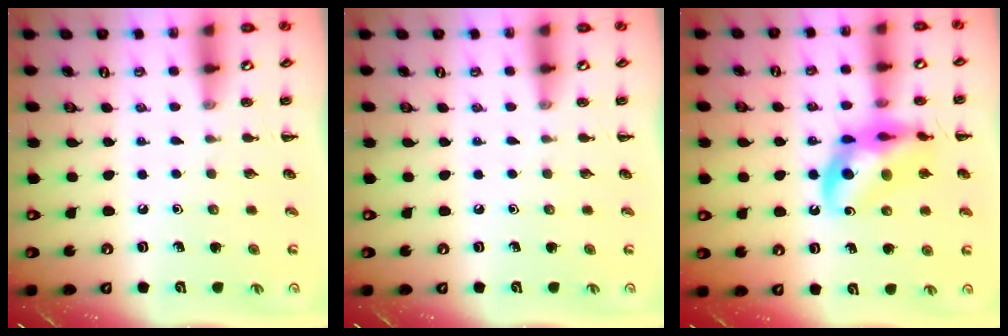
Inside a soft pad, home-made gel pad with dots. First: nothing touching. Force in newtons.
{"total": 0.0}
{"total": 14.9, "press": 14.5, "slide": 3.3}